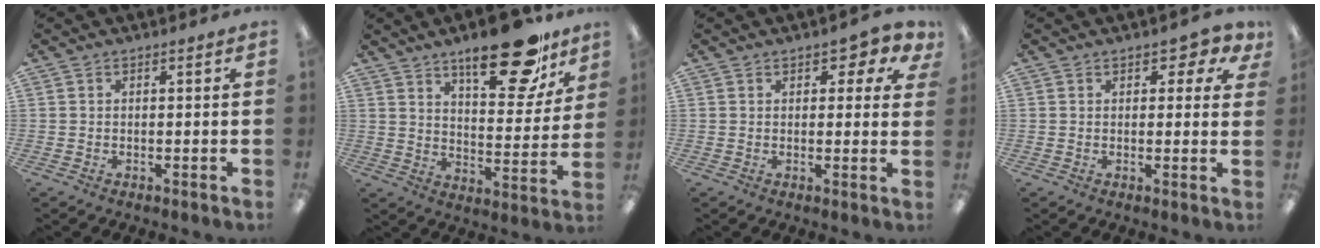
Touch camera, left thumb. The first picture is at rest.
{"total": 20.5, "force": [14.0, 7.8, 12.8], "torque": [-0.169, -0.081, 0.223]}
{"total": 3.7, "force": [2.1, 2.0, 2.3], "torque": [-0.024, -0.002, 0.033]}
{"total": 3.5, "force": [2.0, 2.0, 2.0], "torque": [-0.019, -0.002, 0.031]}